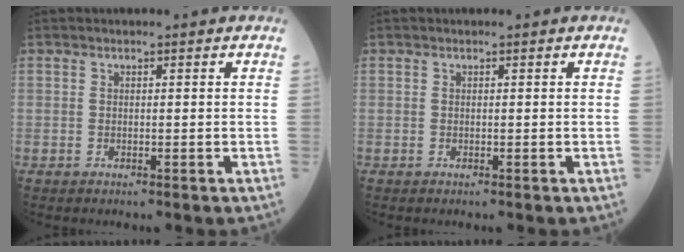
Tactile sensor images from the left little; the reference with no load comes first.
{"total": 0.0}